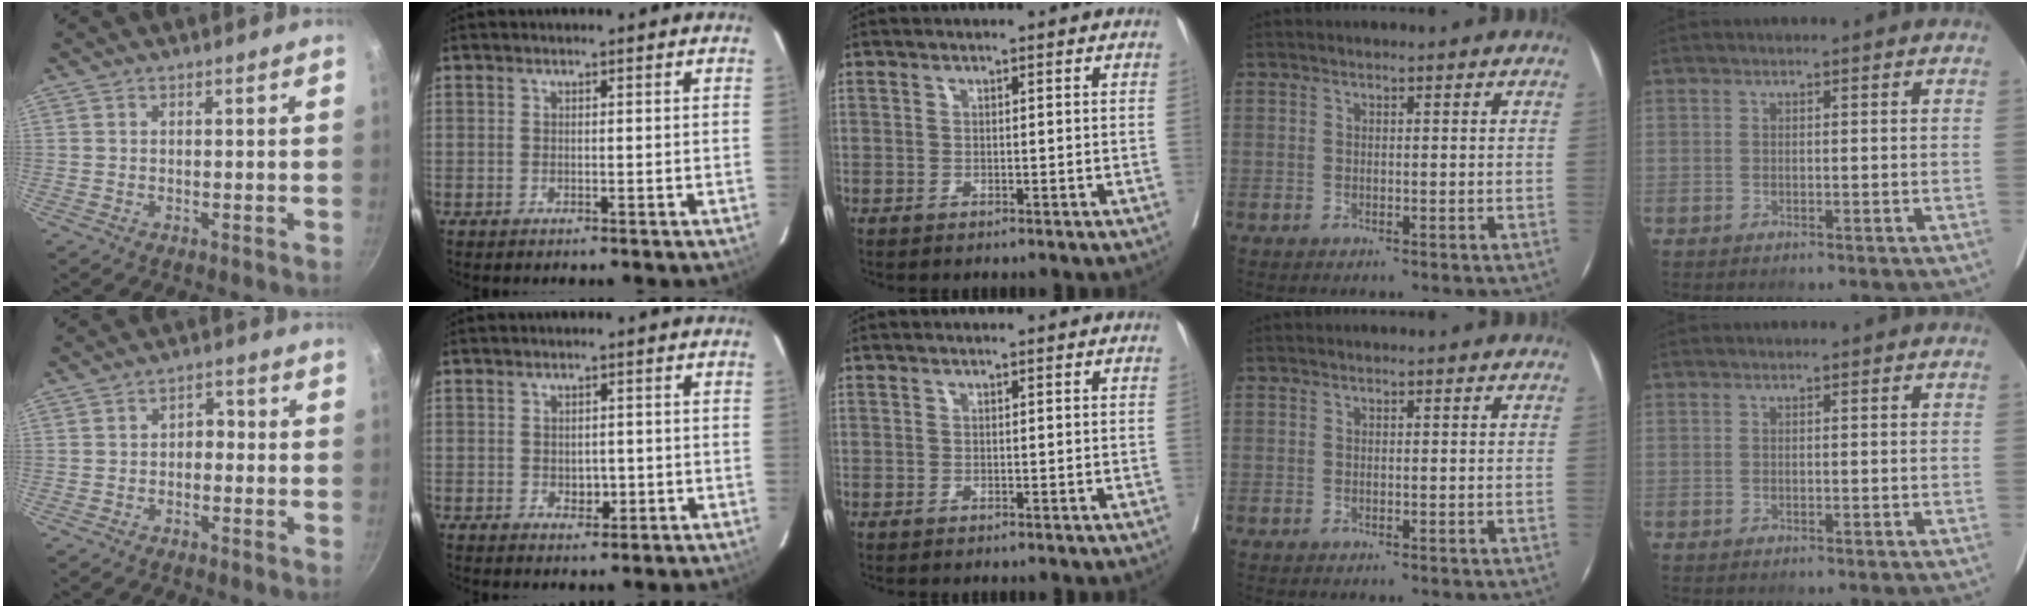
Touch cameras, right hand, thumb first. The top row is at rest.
{"thumb": {"total": 2.9, "force": [-0.6, 2.0, 1.9], "torque": [-0.009, 0.017, -0.019]}, "index": {"total": 2.5, "force": [-0.6, 1.7, 1.7], "torque": [-0.021, 0.003, -0.002]}}